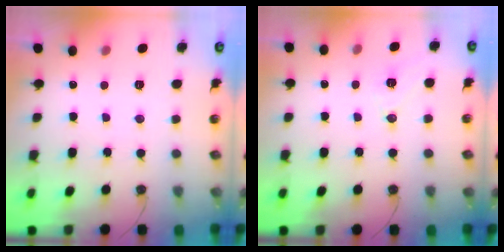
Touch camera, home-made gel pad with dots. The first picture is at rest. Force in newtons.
{"total": 9.2, "press": 8.5, "slide": 3.6}